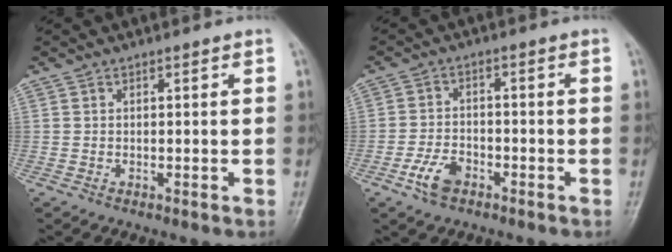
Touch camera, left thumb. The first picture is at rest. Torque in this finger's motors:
{"motor_torque": [-0.51, 0.85, 0.46, 0.44, 0.06]}